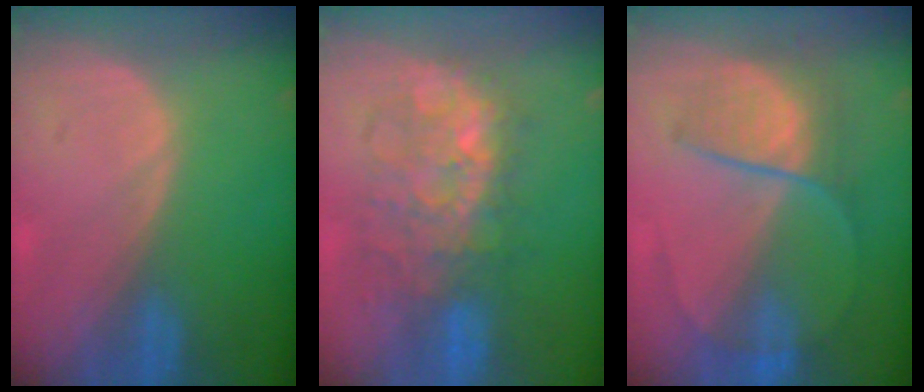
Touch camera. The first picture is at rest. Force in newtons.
{"total": 9.0, "press": 9.0, "slide": 0.9}
{"total": 6.9, "press": 6.6, "slide": 1.7}